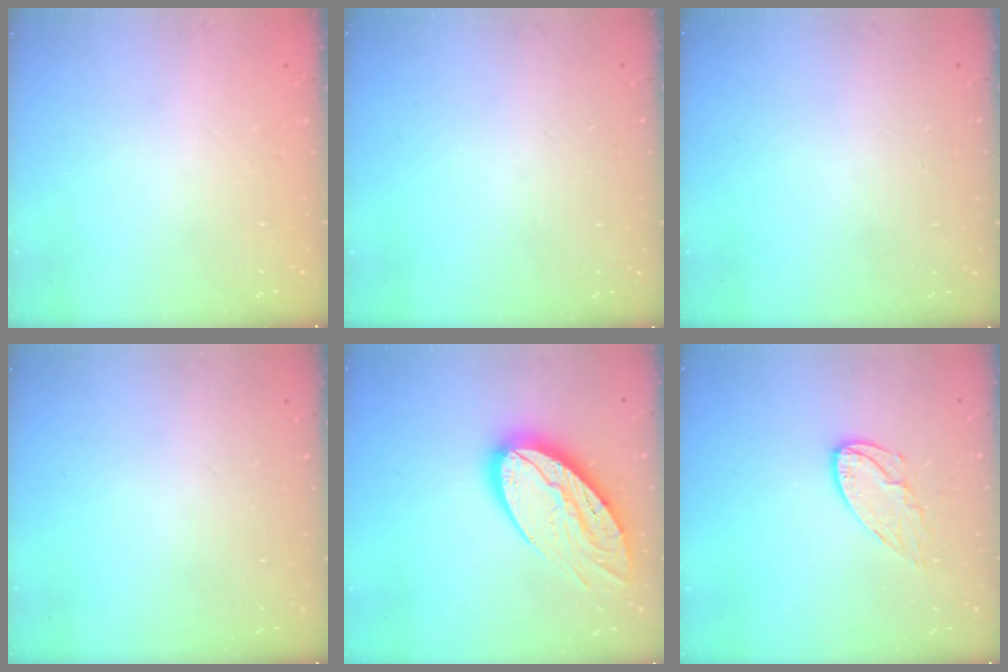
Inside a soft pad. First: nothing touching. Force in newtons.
{"total": 0.0}
{"total": 0.0}
{"total": 0.0}
{"total": 19.1, "press": 19.1, "slide": 1.4}
{"total": 8.2, "press": 8.2, "slide": 0.3}